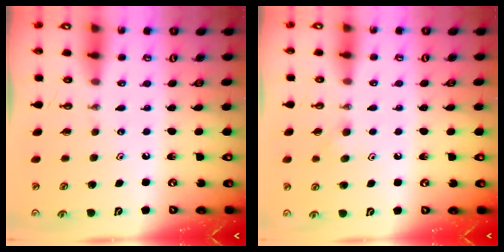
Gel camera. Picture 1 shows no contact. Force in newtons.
{"total": 3.9, "press": 3.6, "slide": 1.3}